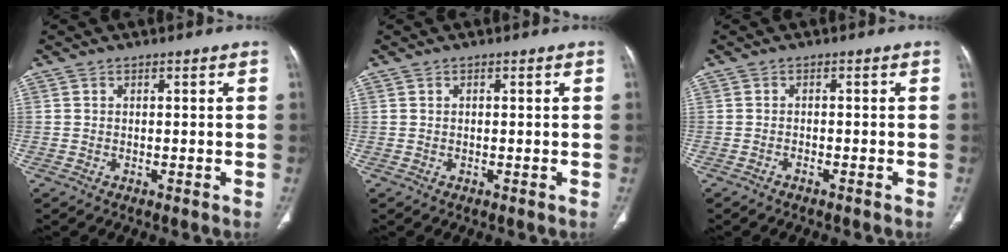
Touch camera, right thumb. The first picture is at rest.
{"total": 0.0}
{"total": 1.1, "force": [-0.9, 0.2, 0.6], "torque": [-0.017, 0.008, -0.009]}